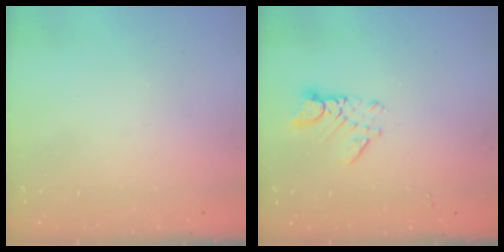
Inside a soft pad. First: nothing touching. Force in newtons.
{"total": 3.3, "press": 3.3, "slide": 0.3}